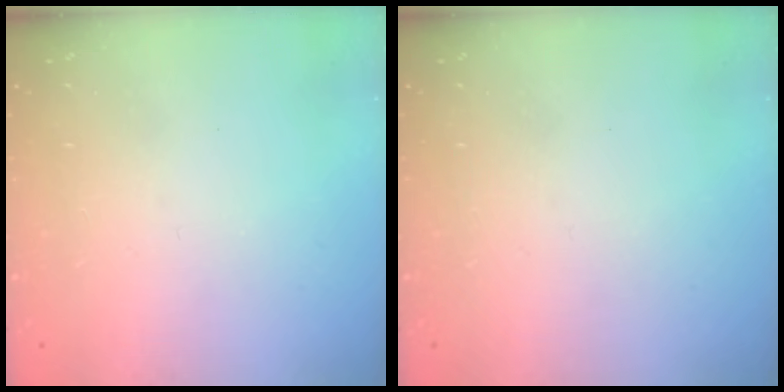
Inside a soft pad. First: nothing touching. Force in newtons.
{"total": 0.0}